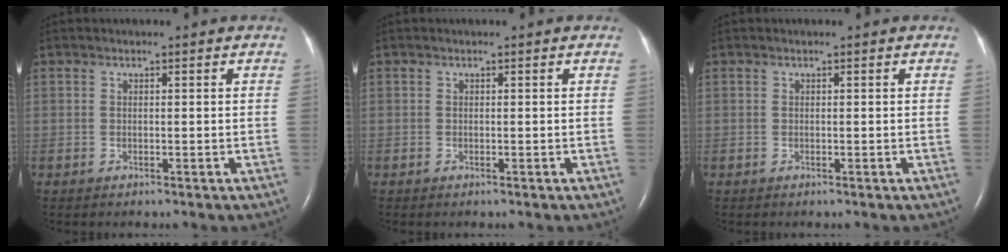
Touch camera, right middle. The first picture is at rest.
{"total": 0.0}
{"total": 0.0}